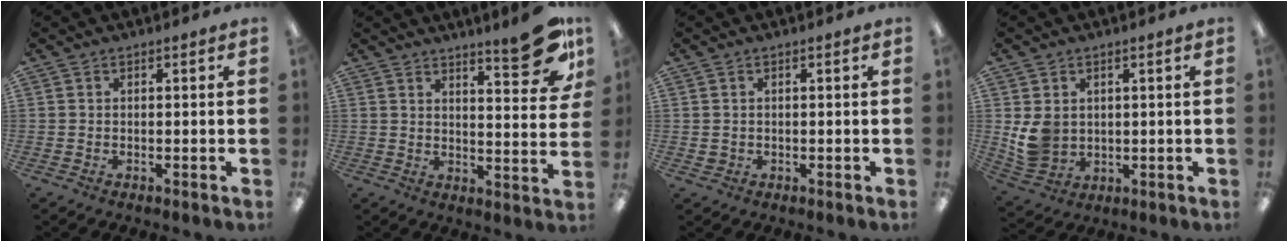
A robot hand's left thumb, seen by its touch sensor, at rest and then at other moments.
{"total": 12.9, "force": [8.6, 2.8, 9.2], "torque": [-0.107, -0.056, 0.133]}
{"total": 1.1, "force": [0.3, 1.0, 0.2], "torque": [-0.007, 0.004, 0.005]}
{"total": 6.7, "force": [1.4, 5.7, 3.3], "torque": [-0.064, 0.001, 0.032]}